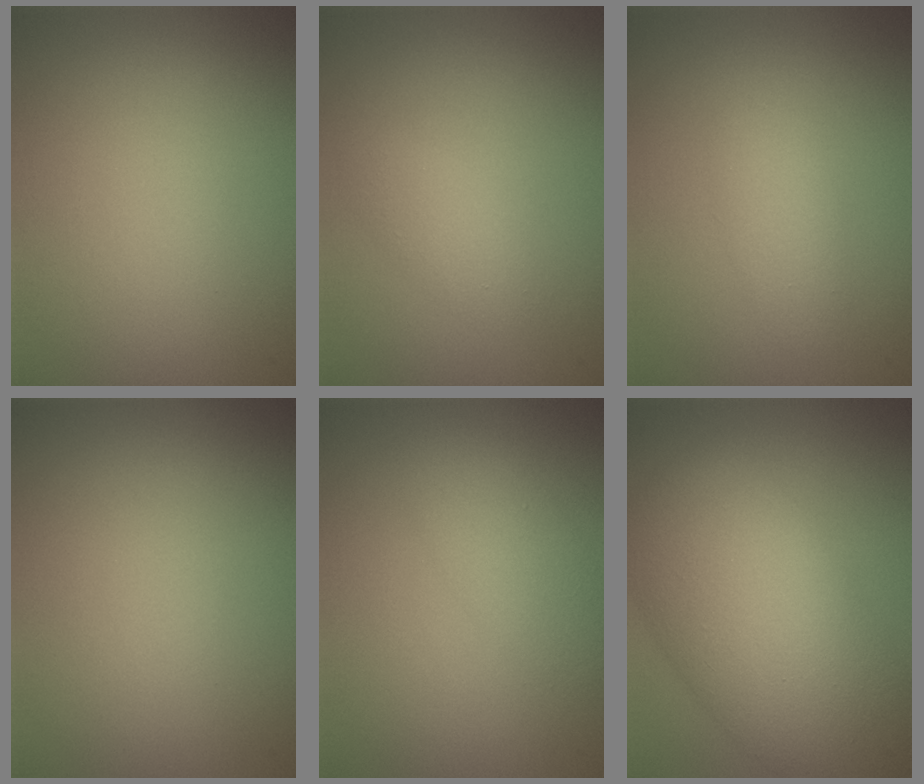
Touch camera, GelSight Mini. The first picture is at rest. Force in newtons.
{"total": 1.4, "press": 1.4, "slide": 0.1}
{"total": 2.1, "press": 2.1, "slide": 0.1}
{"total": 0.0}
{"total": 2.7, "press": 2.7, "slide": 0.1}
{"total": 11.1, "press": 11.1, "slide": 0.4}